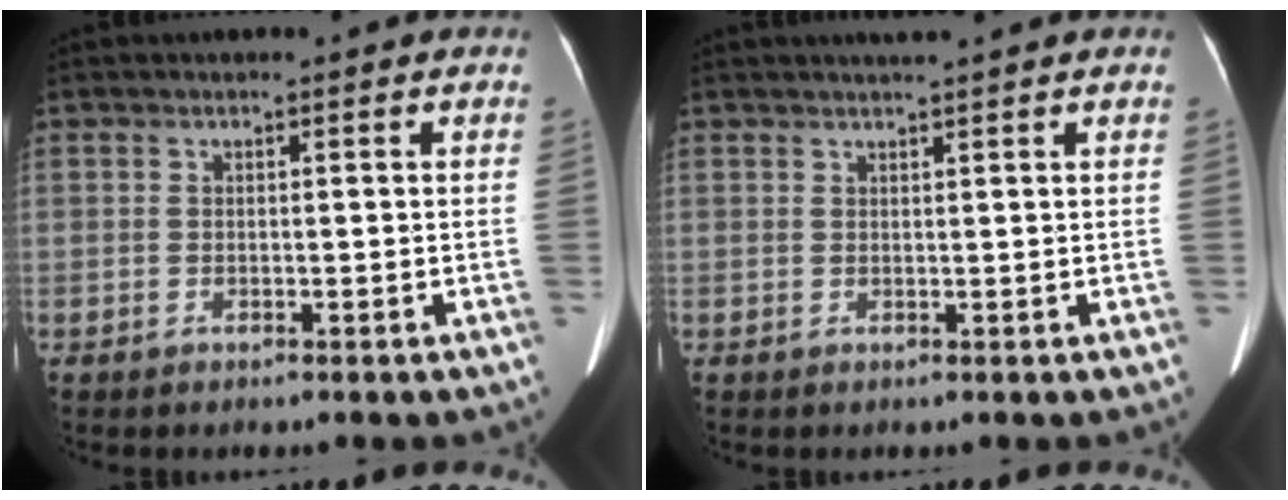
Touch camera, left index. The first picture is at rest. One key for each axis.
{"total": 2.5, "fx": 2.2, "fy": -0.4, "fz": 1.1, "tx": -0.013, "ty": 0.014, "tz": 0.036}